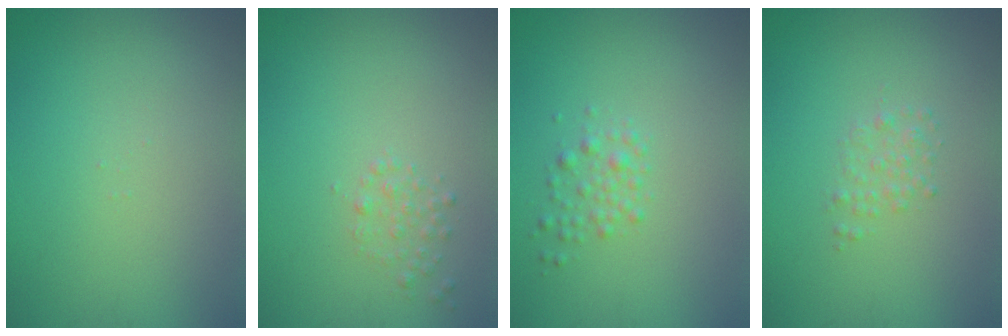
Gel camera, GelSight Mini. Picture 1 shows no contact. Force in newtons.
{"total": 1.1, "press": 1.1, "slide": 0.0}
{"total": 1.6, "press": 1.6, "slide": 0.0}
{"total": 1.2, "press": 1.2, "slide": 0.0}